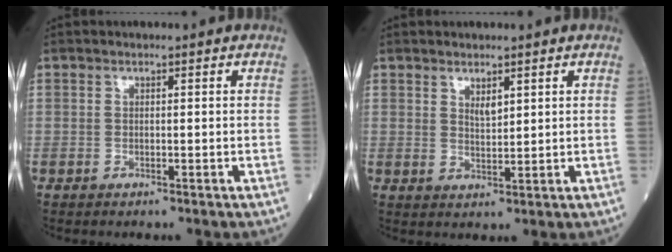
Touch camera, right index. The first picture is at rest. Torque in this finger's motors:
{"motor_torque": [0.02, 0.06, 0.00, 0.02]}